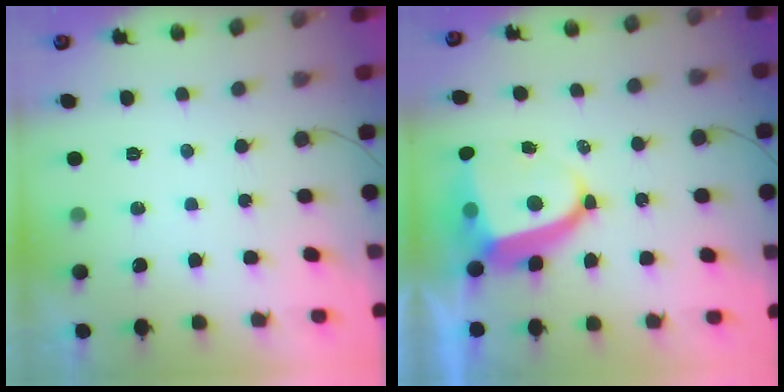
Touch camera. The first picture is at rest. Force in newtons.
{"total": 9.1, "press": 9.0, "slide": 1.0}